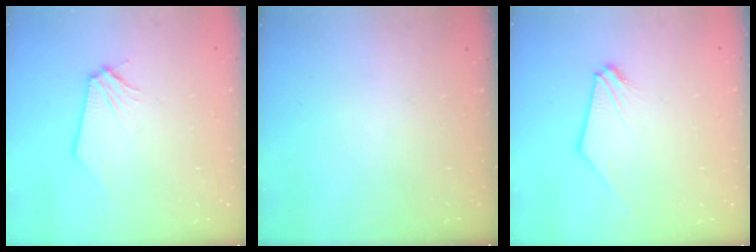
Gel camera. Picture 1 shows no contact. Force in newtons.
{"total": 0.0}
{"total": 0.9, "press": 0.8, "slide": 0.2}